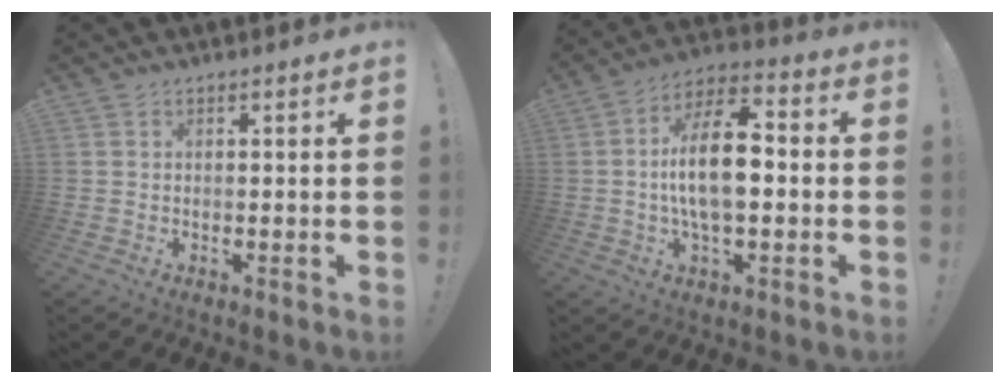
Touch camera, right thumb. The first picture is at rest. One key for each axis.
{"total": 14.8, "fx": -0.9, "fy": 6.9, "fz": 13.1, "tx": -0.232, "ty": 0.007, "tz": -0.024}